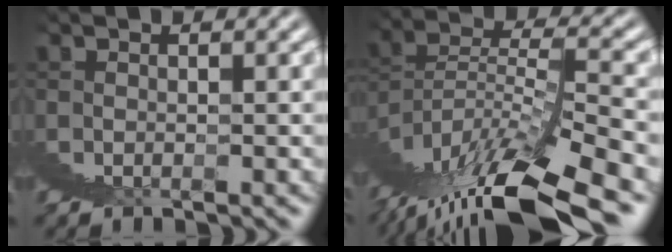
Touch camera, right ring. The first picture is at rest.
{"total": 6.3, "force": [0.3, 1.2, 6.2], "torque": [-0.095, 0.008, 0.001]}